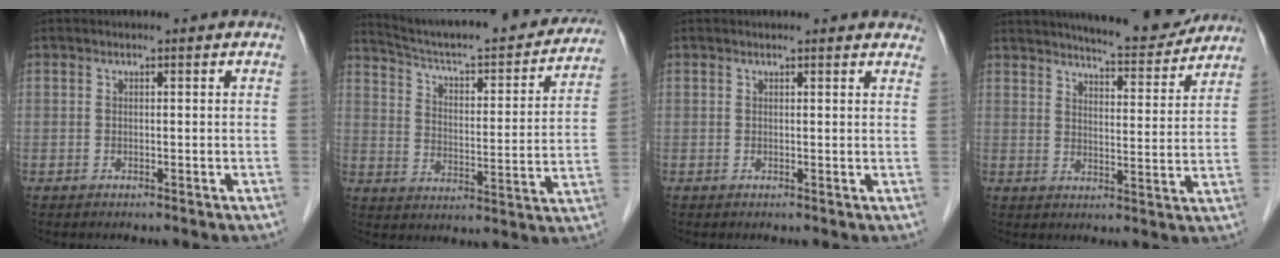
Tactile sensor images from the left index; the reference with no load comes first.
{"total": 25.8, "force": [23.6, 3.5, 10.0], "torque": [-0.150, -0.037, 0.311]}
{"total": 5.3, "force": [5.1, 1.1, 1.3], "torque": [-0.003, -0.001, 0.034]}
{"total": 11.7, "force": [10.9, 1.3, 4.0], "torque": [-0.056, -0.012, 0.142]}